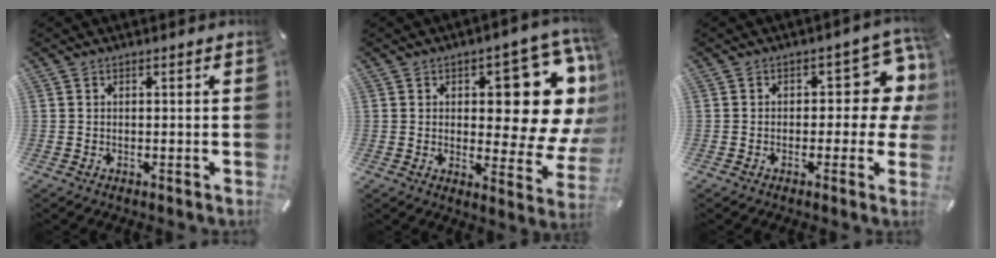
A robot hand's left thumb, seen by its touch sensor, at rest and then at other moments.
{"total": 17.2, "force": [7.0, 7.7, 13.7], "torque": [-0.136, -0.085, 0.110]}
{"total": 9.8, "force": [2.5, 5.5, 7.8], "torque": [-0.090, -0.019, 0.041]}